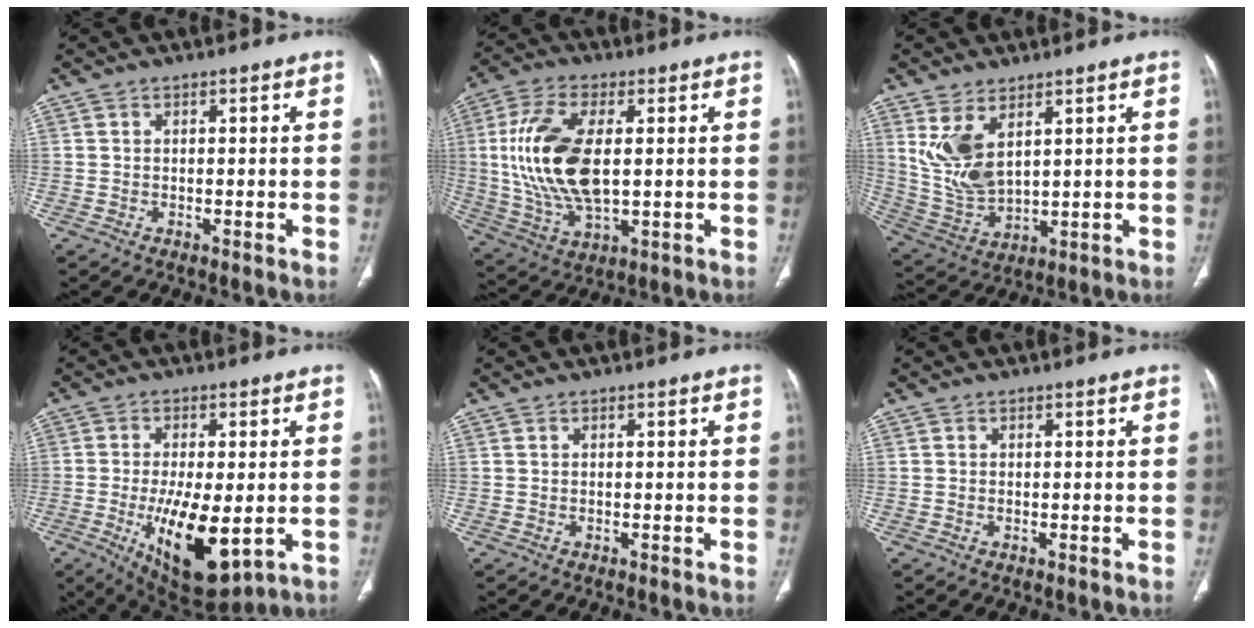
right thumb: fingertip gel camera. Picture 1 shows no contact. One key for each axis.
{"total": 17.0, "fx": 1.6, "fy": 8.5, "fz": 14.7, "tx": -0.305, "ty": -0.008, "tz": 0.035}
{"total": 10.2, "fx": 4.4, "fy": 5.3, "fz": 7.6, "tx": -0.150, "ty": -0.022, "tz": 0.106}
{"total": 14.6, "fx": -3.4, "fy": 5.8, "fz": 13.0, "tx": -0.214, "ty": -0.020, "tz": -0.036}
{"total": 0.0}
{"total": 0.0}